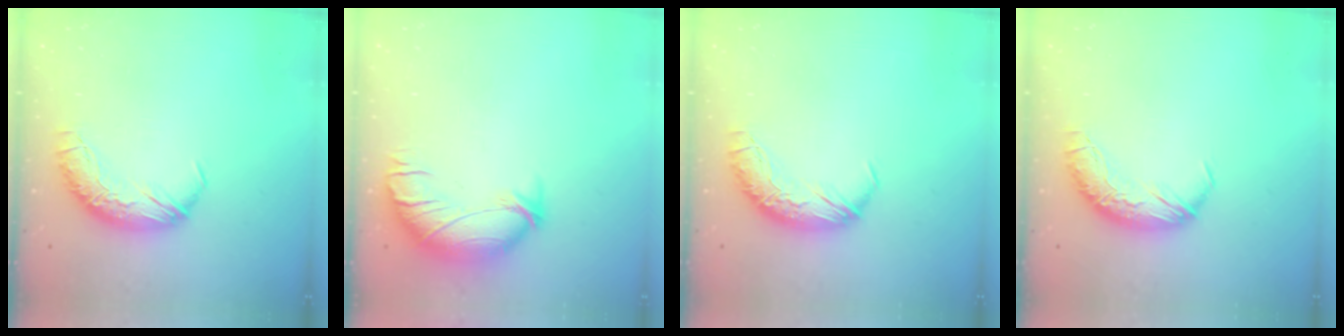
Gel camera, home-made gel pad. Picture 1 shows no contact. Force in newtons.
{"total": 3.2, "press": 2.5, "slide": 2.0}
{"total": 0.0}
{"total": 0.0}